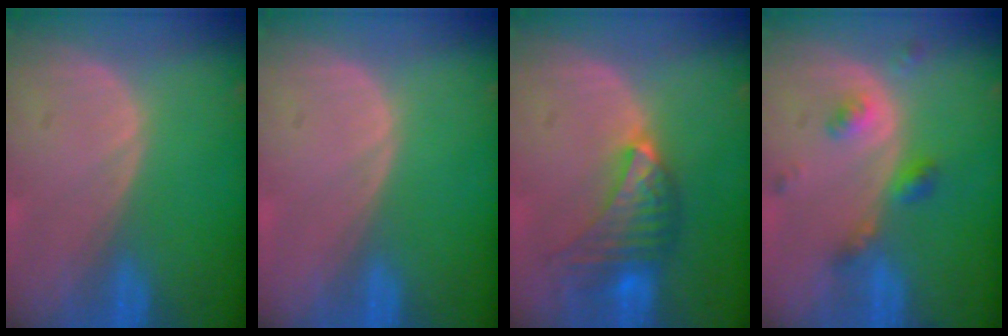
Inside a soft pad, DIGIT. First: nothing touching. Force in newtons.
{"total": 0.0}
{"total": 7.0, "press": 6.9, "slide": 1.1}
{"total": 4.9, "press": 4.3, "slide": 2.2}